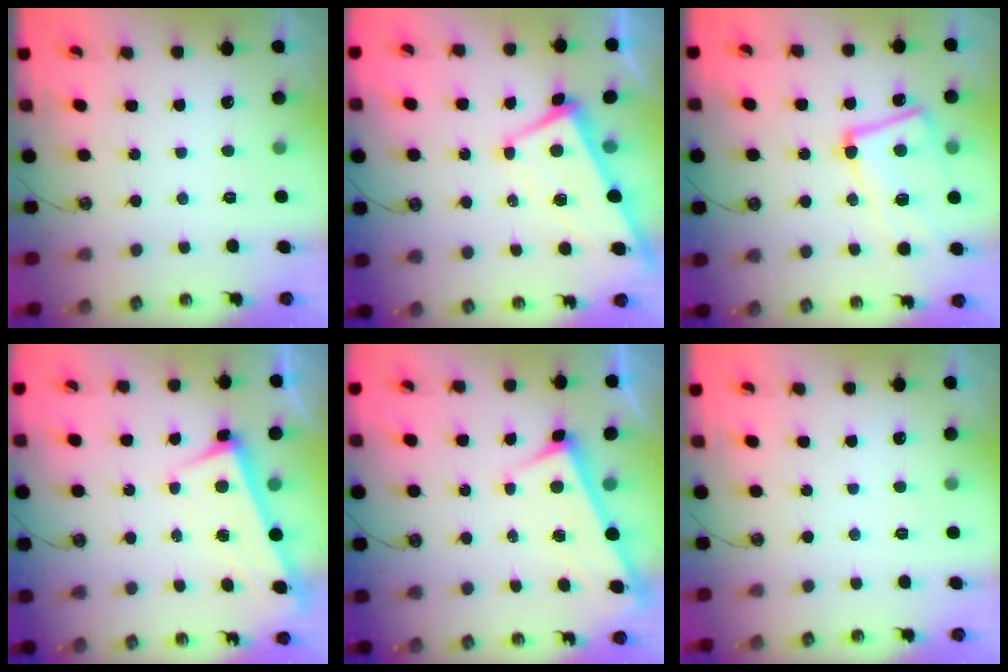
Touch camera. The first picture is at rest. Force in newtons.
{"total": 2.4, "press": 2.4, "slide": 0.3}
{"total": 8.5, "press": 8.2, "slide": 2.1}
{"total": 2.9, "press": 2.8, "slide": 0.6}
{"total": 3.0, "press": 3.0, "slide": 0.2}
{"total": 0.0}